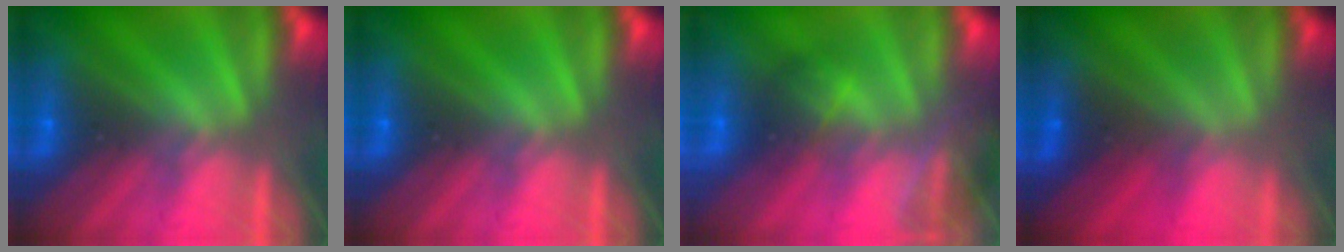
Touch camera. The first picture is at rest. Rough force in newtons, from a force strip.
{"total": 0.0}
{"total": 3.3}
{"total": 1.5}